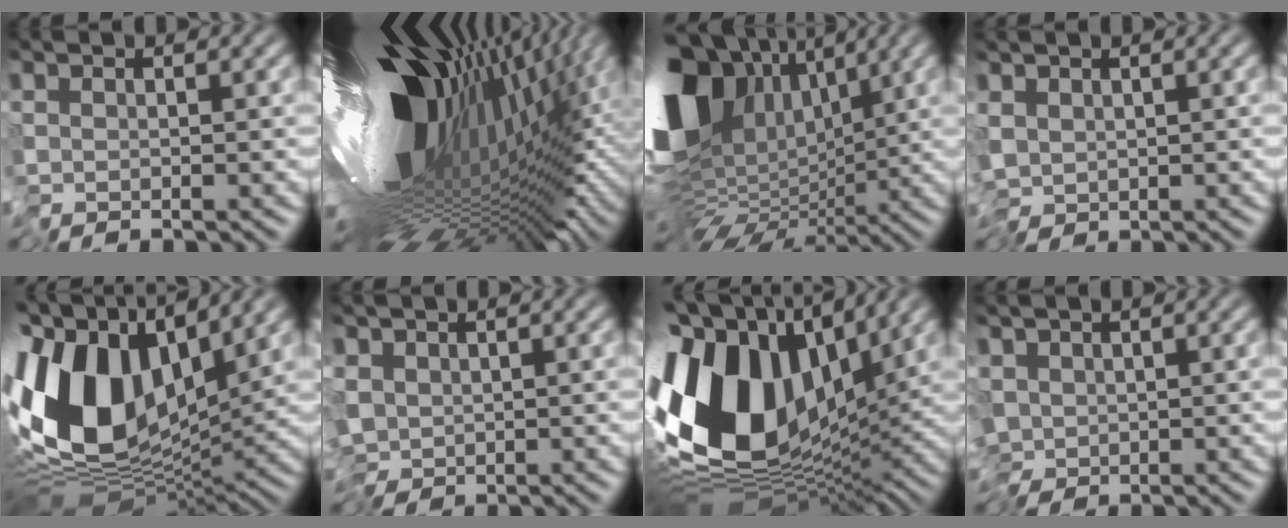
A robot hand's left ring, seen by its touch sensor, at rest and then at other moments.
{"total": 18.0, "force": [2.1, 7.3, 16.3], "torque": [-0.243, -0.038, 0.048]}
{"total": 12.8, "force": [1.0, 8.9, 9.2], "torque": [-0.195, 0.006, 0.033]}
{"total": 2.8, "force": [-0.2, 1.8, 2.2], "torque": [-0.046, 0.000, -0.006]}
{"total": 12.8, "force": [1.7, 7.1, 10.5], "torque": [-0.221, 0.001, 0.018]}
{"total": 4.6, "force": [-0.8, 3.3, 3.1], "torque": [-0.055, -0.015, -0.007]}
{"total": 15.4, "force": [1.9, 9.9, 11.6], "torque": [-0.249, 0.014, 0.029]}
{"total": 5.1, "force": [-0.6, 3.6, 3.6], "torque": [-0.057, -0.019, 0.001]}